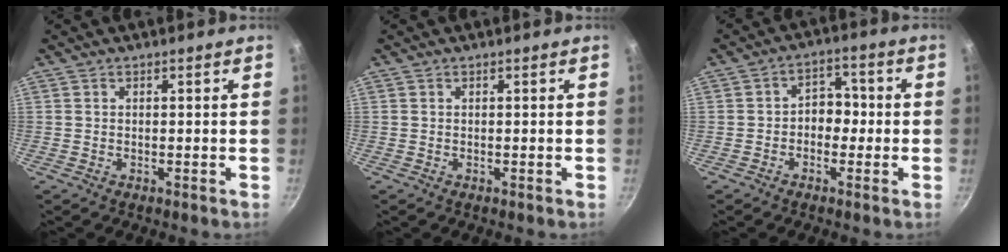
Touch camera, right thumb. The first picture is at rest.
{"total": 0.0}
{"total": 5.1, "force": [-0.9, 4.0, 3.1], "torque": [-0.001, 0.018, -0.023]}